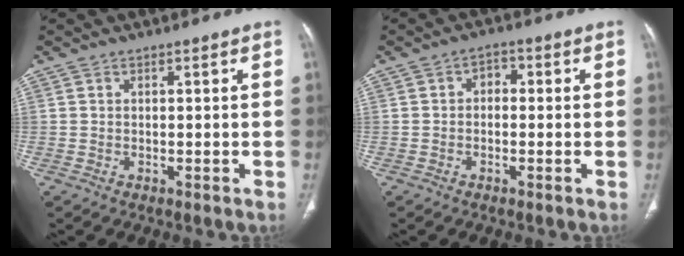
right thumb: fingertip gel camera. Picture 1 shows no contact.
{"total": 2.7, "force": [0.0, 2.0, 1.9], "torque": [-0.018, 0.012, -0.010]}